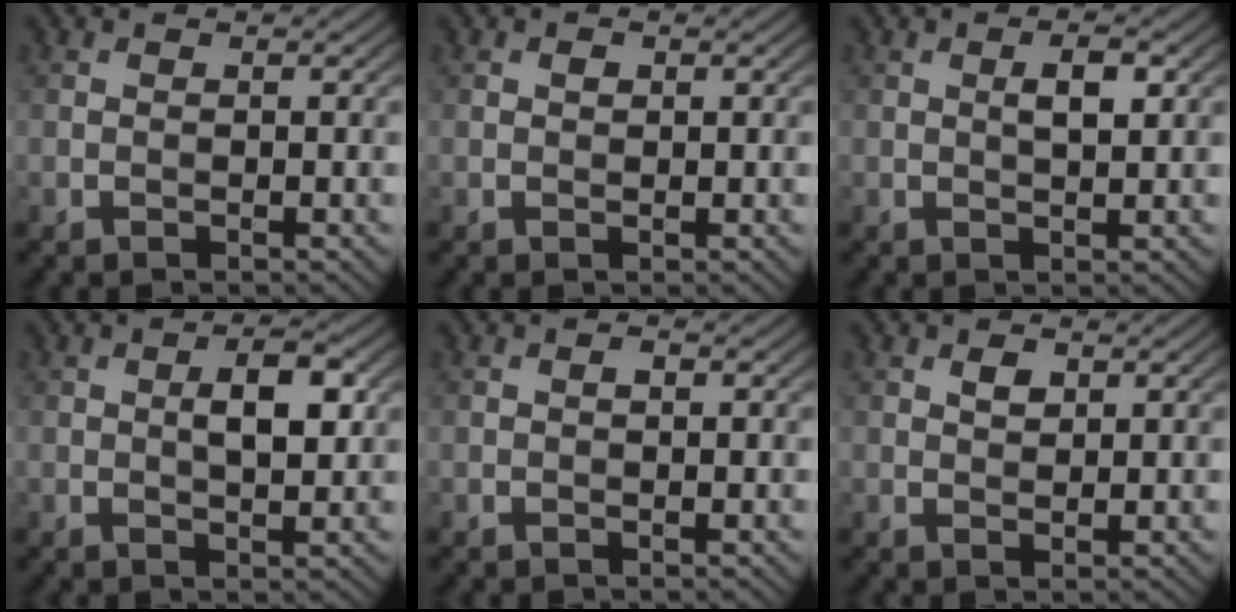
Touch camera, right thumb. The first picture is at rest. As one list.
[{"total": 0.6, "force": [0.2, 0.5, 0.3], "torque": [-0.004, -0.001, 0.002]}, {"total": 2.5, "force": [0.6, 0.9, 2.3], "torque": [-0.038, 0.000, 0.010]}, {"total": 4.2, "force": [0.7, 1.7, 3.8], "torque": [-0.065, 0.002, 0.011]}, {"total": 0.7, "force": [0.1, 0.3, 0.6], "torque": [-0.009, 0.000, 0.001]}, {"total": 1.4, "force": [0.7, 1.0, 0.8], "torque": [-0.012, -0.001, 0.014]}]